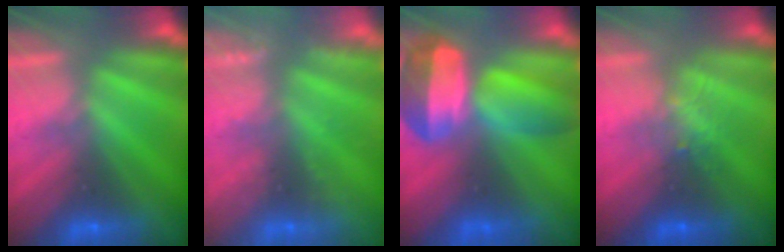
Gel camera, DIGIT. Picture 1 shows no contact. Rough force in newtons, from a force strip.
{"total": 2.4}
{"total": 7.0}
{"total": 2.4}